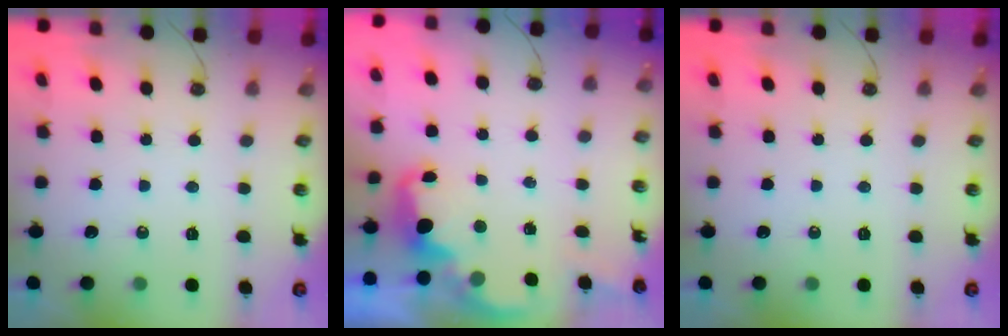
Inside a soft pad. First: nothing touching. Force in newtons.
{"total": 2.6, "press": 2.5, "slide": 0.7}
{"total": 0.0}